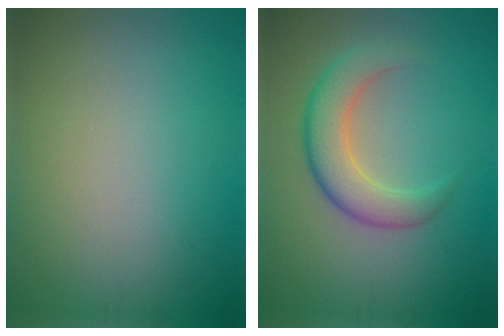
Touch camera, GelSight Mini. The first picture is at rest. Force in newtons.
{"total": 5.0, "press": 5.0, "slide": 0.2}